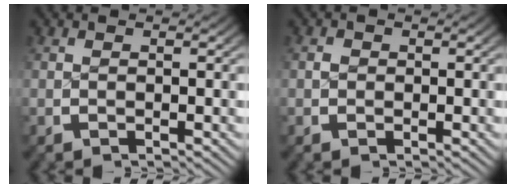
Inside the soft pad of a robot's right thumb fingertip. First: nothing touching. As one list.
[{"total": 0.9, "force": [0.2, 0.8, -0.5], "torque": [0.005, -0.005, 0.005]}]